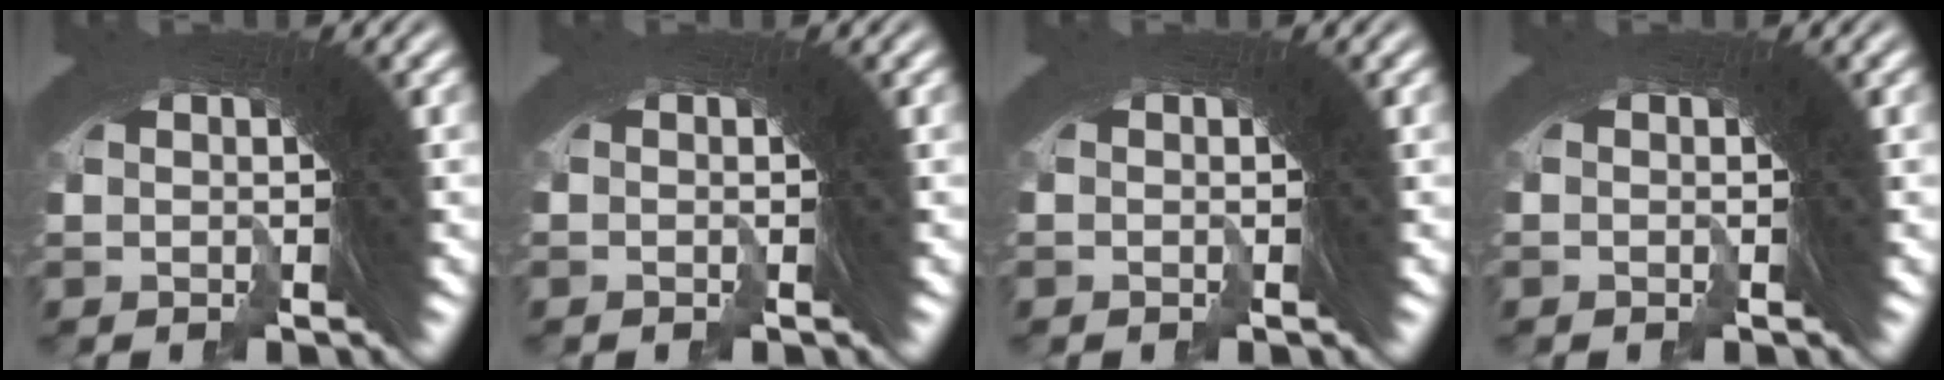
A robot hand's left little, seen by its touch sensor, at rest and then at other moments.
{"total": 0.0}
{"total": 0.0}
{"total": 0.0}